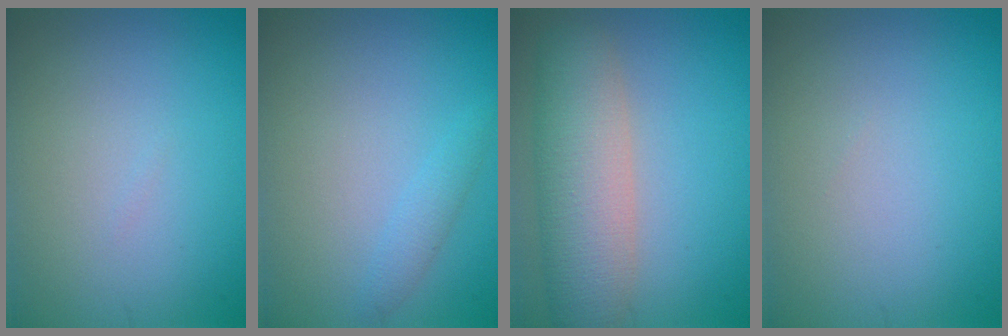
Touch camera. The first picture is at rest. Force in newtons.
{"total": 1.3, "press": 1.3, "slide": 0.0}
{"total": 6.8, "press": 6.8, "slide": 0.4}
{"total": 0.0}